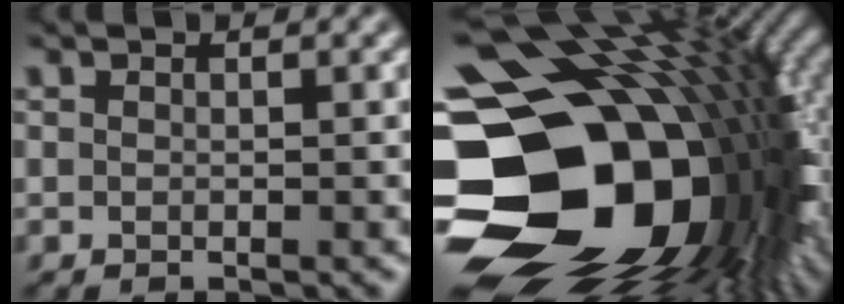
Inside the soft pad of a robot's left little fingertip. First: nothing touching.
{"total": 22.0, "force": [-3.1, 16.3, 14.4], "torque": [-0.287, -0.051, -0.041]}